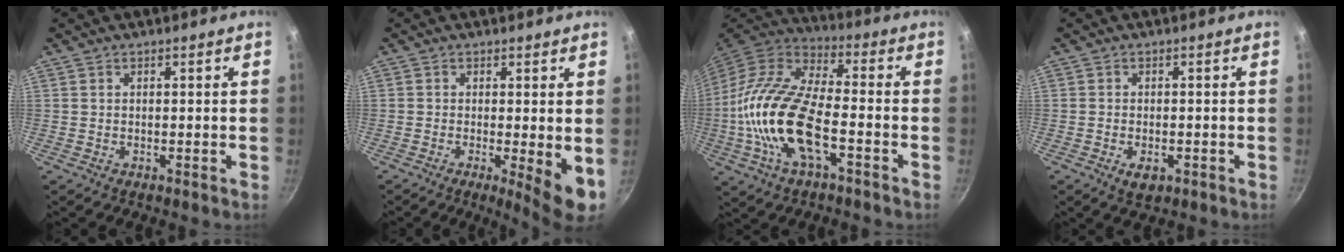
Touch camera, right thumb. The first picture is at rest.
{"total": 6.5, "force": [-0.8, 1.4, 6.3], "torque": [-0.084, -0.013, -0.008]}
{"total": 20.2, "force": [-5.0, 9.0, 17.4], "torque": [-0.335, 0.031, -0.111]}
{"total": 3.4, "force": [-1.4, 1.9, 2.4], "torque": [-0.037, 0.003, -0.019]}